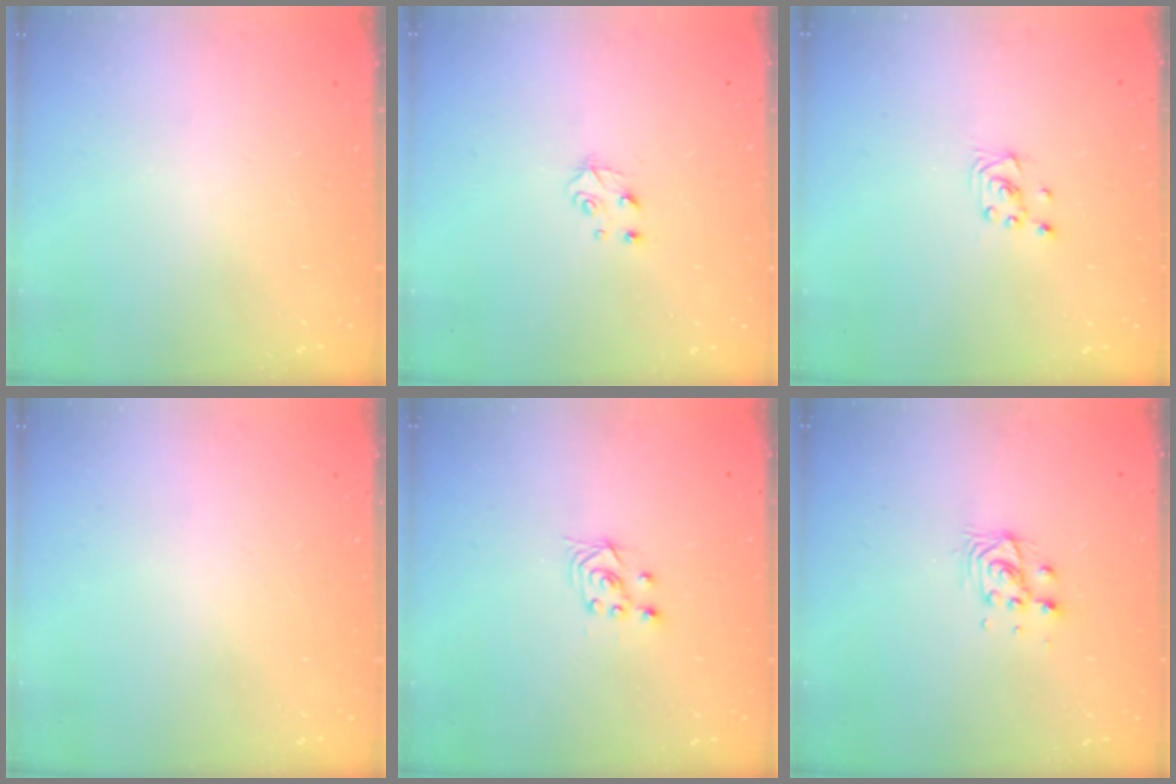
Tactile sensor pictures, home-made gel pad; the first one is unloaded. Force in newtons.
{"total": 4.0, "press": 3.9, "slide": 0.4}
{"total": 2.0, "press": 2.0, "slide": 0.1}
{"total": 0.0}
{"total": 2.9, "press": 2.5, "slide": 1.4}
{"total": 5.4, "press": 5.4, "slide": 0.1}